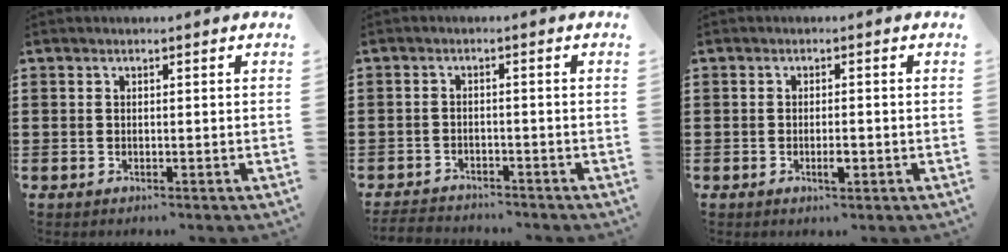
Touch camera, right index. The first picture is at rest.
{"total": 2.5, "force": [-2.5, 0.3, 0.0], "torque": [-0.007, -0.001, -0.053]}
{"total": 2.4, "force": [-0.8, 0.7, 2.2], "torque": [-0.038, 0.001, -0.015]}